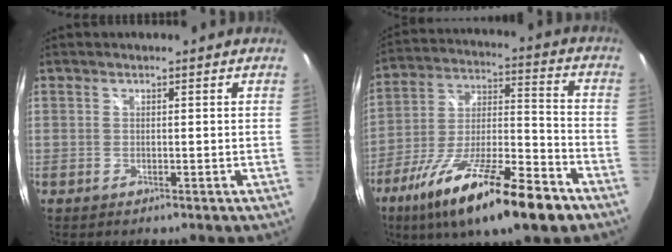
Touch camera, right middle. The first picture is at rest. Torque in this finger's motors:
{"motor_torque": [1.37, -0.77, 0.58, 0.21]}